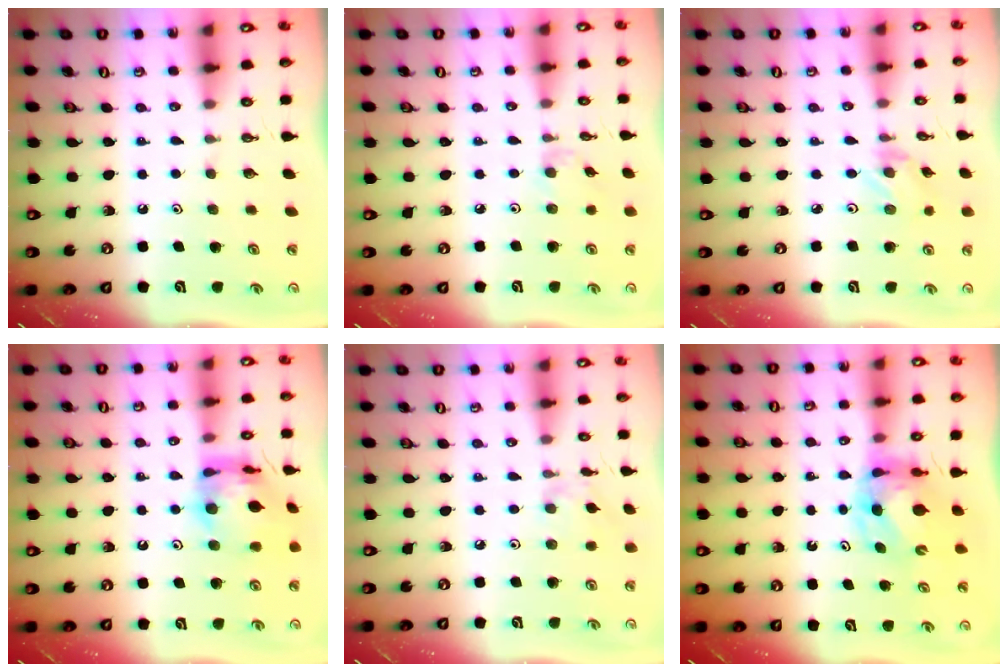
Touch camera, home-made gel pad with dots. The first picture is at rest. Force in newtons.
{"total": 2.5, "press": 2.5, "slide": 0.5}
{"total": 1.6, "press": 1.5, "slide": 0.3}
{"total": 12.3, "press": 12.2, "slide": 1.4}
{"total": 3.0, "press": 3.0, "slide": 0.3}
{"total": 7.5, "press": 7.4, "slide": 0.8}